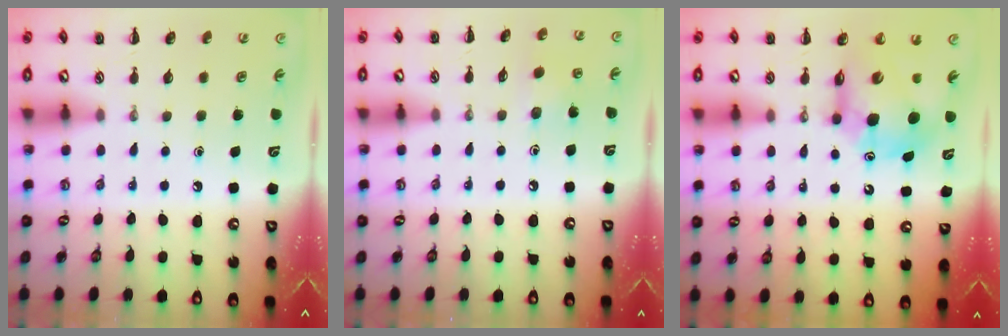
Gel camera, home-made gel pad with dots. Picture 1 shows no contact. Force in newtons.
{"total": 4.0, "press": 3.9, "slide": 0.9}
{"total": 10.7, "press": 10.3, "slide": 3.1}